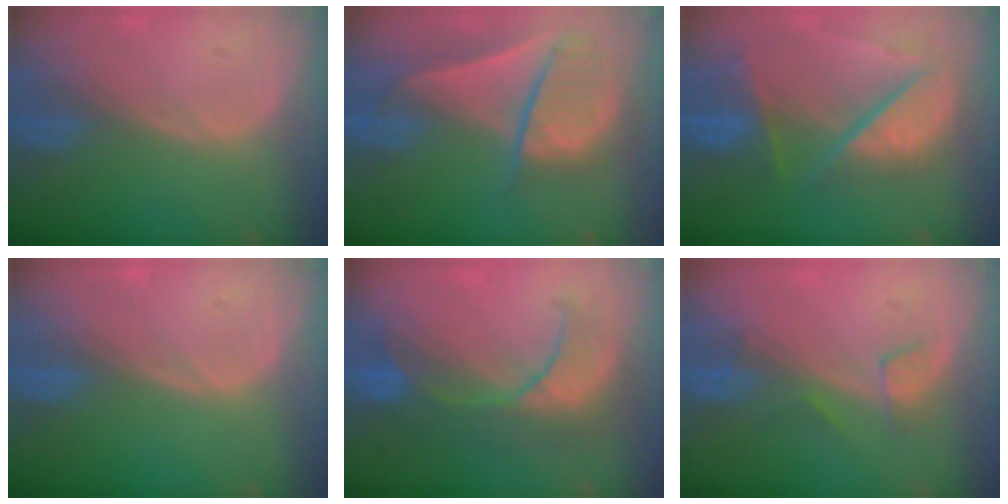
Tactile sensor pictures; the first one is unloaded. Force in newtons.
{"total": 9.4, "press": 8.1, "slide": 4.8}
{"total": 10.6, "press": 8.9, "slide": 5.8}
{"total": 0.0}
{"total": 8.1, "press": 8.1, "slide": 0.7}
{"total": 3.4, "press": 3.0, "slide": 1.5}